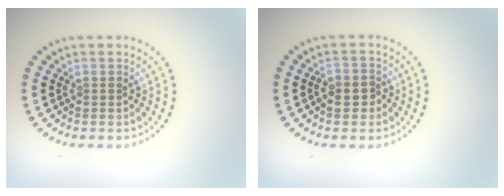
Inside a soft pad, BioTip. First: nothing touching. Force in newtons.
{"total": 2.2, "press": 2.1, "slide": 0.6}